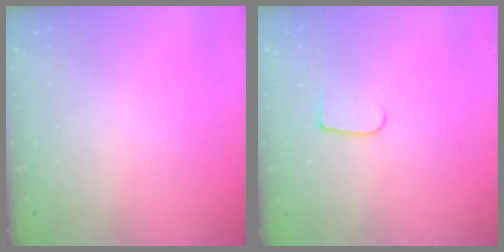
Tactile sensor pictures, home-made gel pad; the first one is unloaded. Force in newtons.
{"total": 5.9, "press": 5.9, "slide": 0.6}